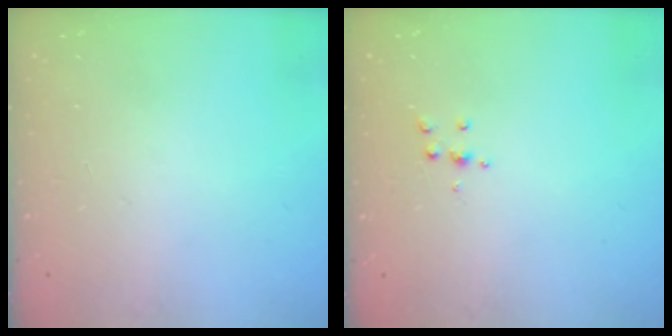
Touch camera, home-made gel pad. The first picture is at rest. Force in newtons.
{"total": 5.0, "press": 4.9, "slide": 0.8}